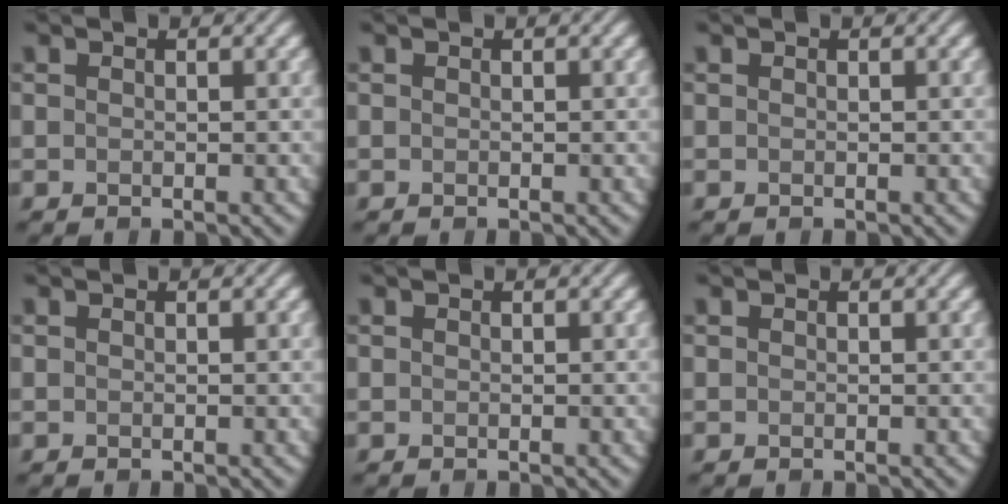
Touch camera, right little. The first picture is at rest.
{"total": 0.0}
{"total": 0.0}
{"total": 0.0}
{"total": 0.0}
{"total": 0.0}